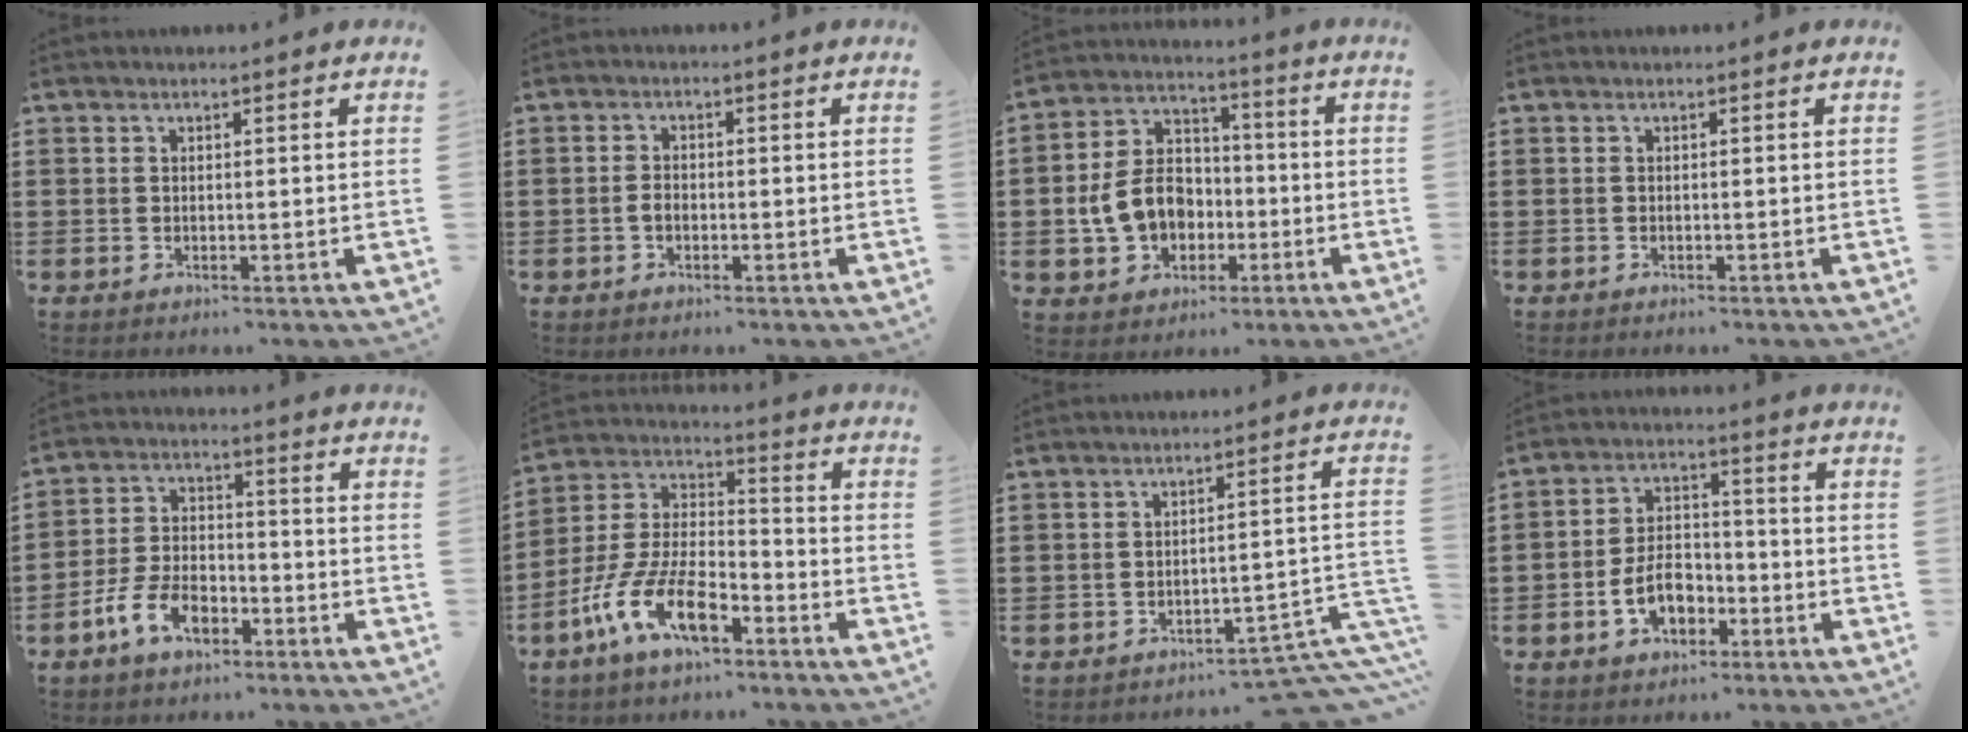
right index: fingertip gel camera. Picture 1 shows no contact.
{"total": 1.5, "force": [-0.5, 0.9, 1.1], "torque": [-0.029, 0.000, -0.013]}
{"total": 9.5, "force": [-1.6, 7.6, 5.5], "torque": [-0.136, 0.015, -0.033]}
{"total": 0.0}
{"total": 7.5, "force": [-4.2, 4.0, 4.6], "torque": [-0.109, 0.010, -0.083]}
{"total": 11.9, "force": [-7.2, 4.7, 8.2], "torque": [-0.195, 0.001, -0.141]}
{"total": 5.2, "force": [-4.3, 0.6, 2.9], "torque": [-0.046, -0.004, -0.083]}
{"total": 6.8, "force": [-2.9, 4.3, 4.3], "torque": [-0.087, 0.005, -0.059]}